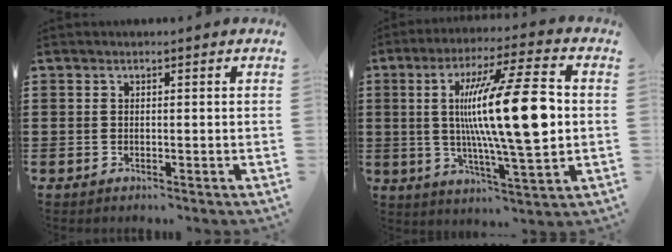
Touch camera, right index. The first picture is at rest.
{"total": 17.4, "force": [1.3, 2.9, 17.1], "torque": [-0.292, 0.001, 0.017]}